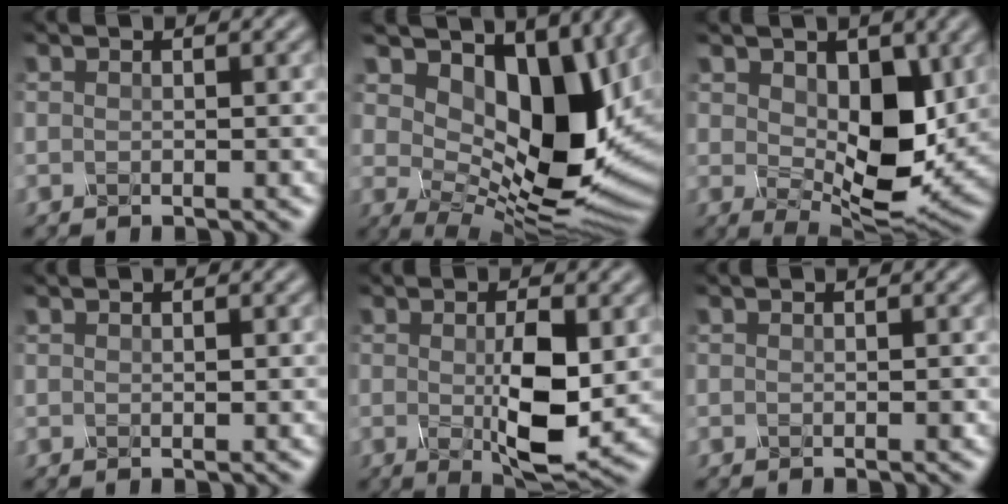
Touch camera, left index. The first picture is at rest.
{"total": 13.4, "force": [4.4, 7.5, 10.3], "torque": [-0.145, -0.009, 0.082]}
{"total": 7.3, "force": [0.9, 4.2, 5.8], "torque": [-0.103, -0.009, 0.024]}
{"total": 0.0}
{"total": 5.8, "force": [-0.2, 1.6, 5.5], "torque": [-0.107, -0.008, 0.003]}
{"total": 0.5, "force": [-0.2, 0.2, 0.5], "torque": [0.003, 0.005, -0.002]}